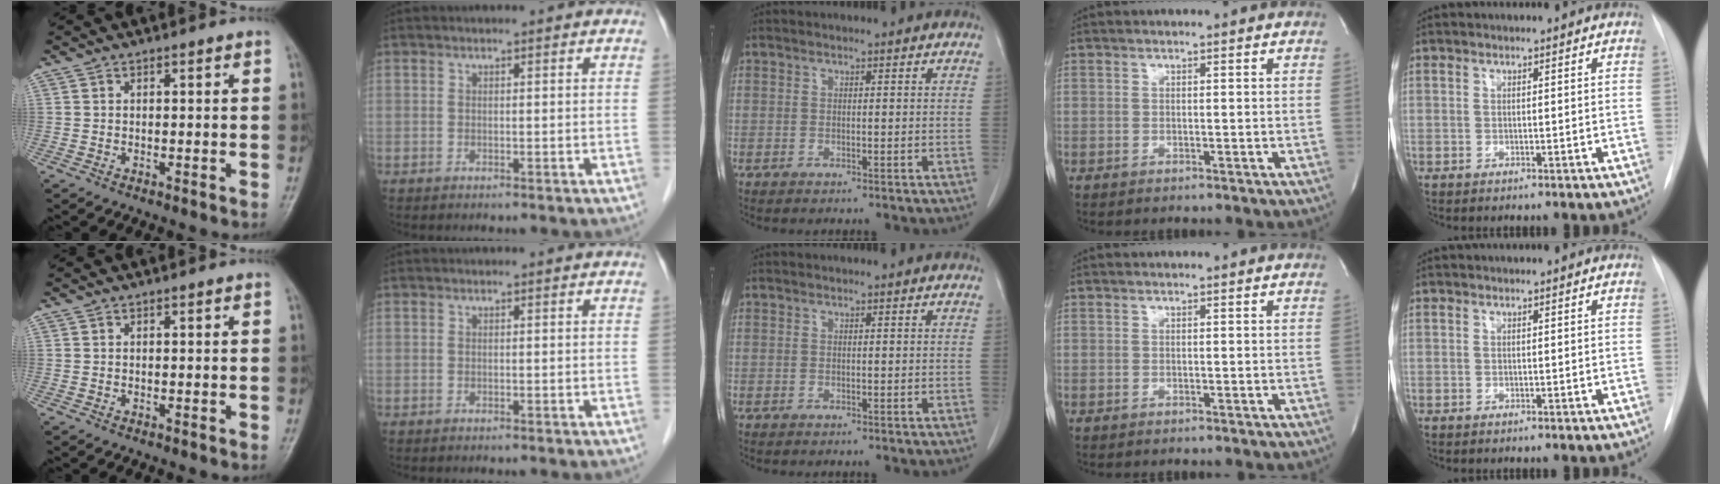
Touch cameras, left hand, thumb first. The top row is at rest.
{}